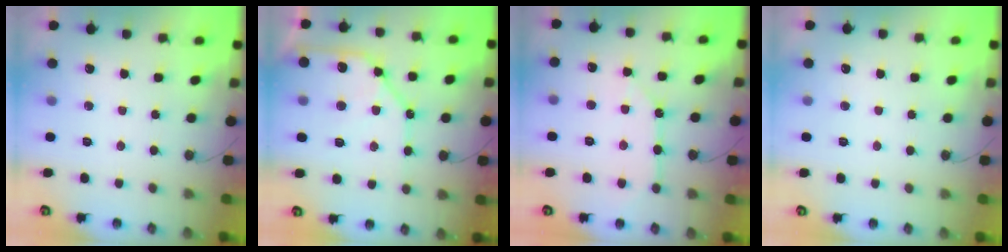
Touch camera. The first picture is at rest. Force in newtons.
{"total": 13.7, "press": 13.5, "slide": 1.7}
{"total": 10.8, "press": 10.7, "slide": 1.1}
{"total": 0.0}